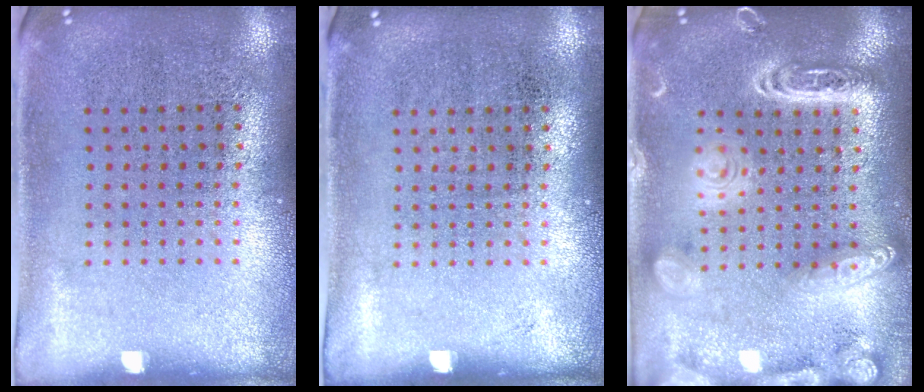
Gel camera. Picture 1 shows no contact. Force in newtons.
{"total": 0.0}
{"total": 3.9, "press": 3.9, "slide": 0.3}